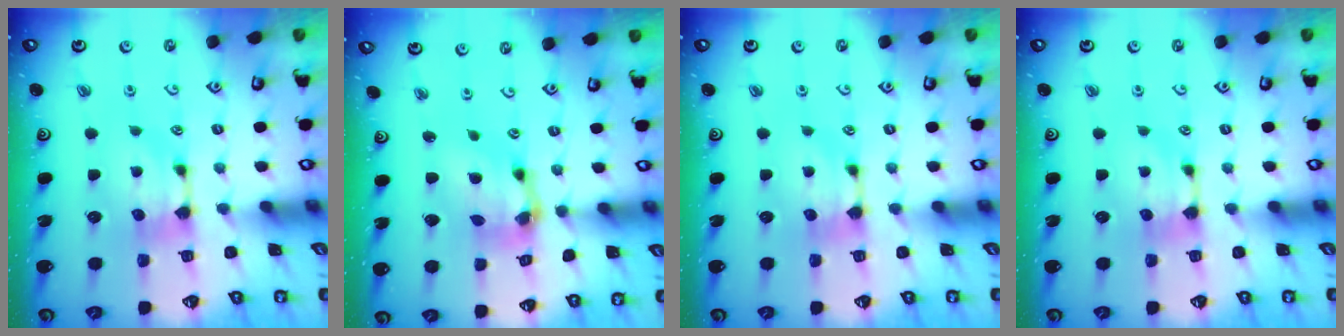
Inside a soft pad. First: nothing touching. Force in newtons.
{"total": 7.0, "press": 6.6, "slide": 2.3}
{"total": 0.0}
{"total": 0.0}